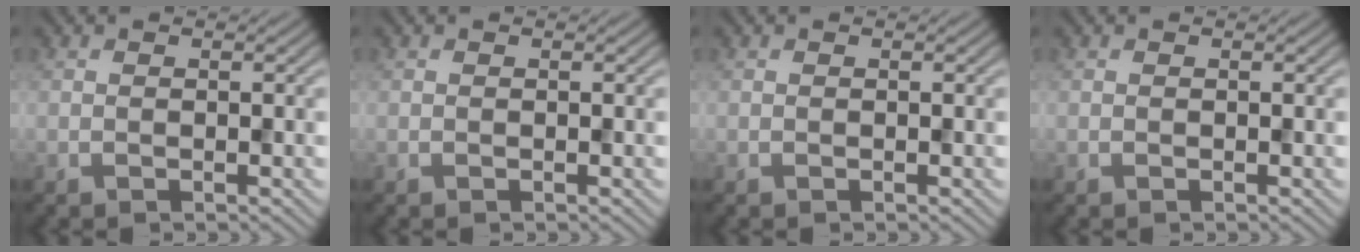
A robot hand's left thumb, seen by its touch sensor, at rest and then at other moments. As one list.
[{"total": 0.0}, {"total": 0.0}, {"total": 0.0}]